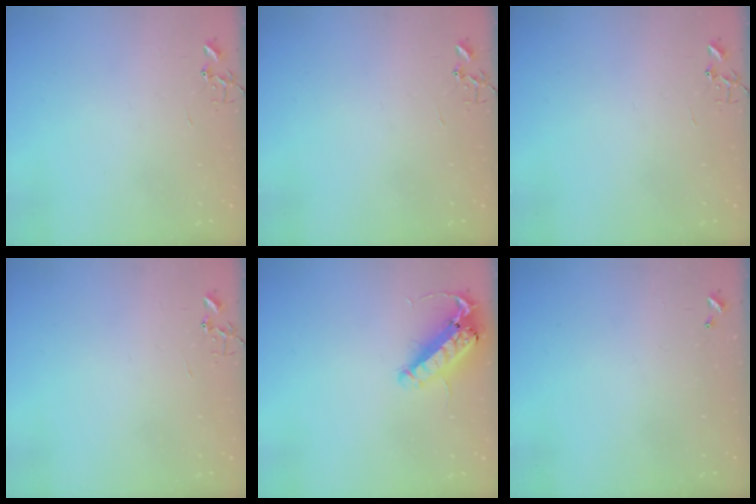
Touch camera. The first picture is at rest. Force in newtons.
{"total": 0.0}
{"total": 0.0}
{"total": 0.0}
{"total": 14.7, "press": 14.5, "slide": 2.6}
{"total": 0.0}